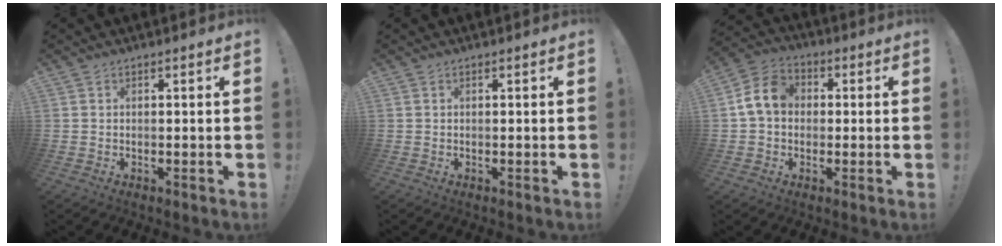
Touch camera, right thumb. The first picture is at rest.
{"total": 0.0}
{"total": 9.5, "force": [1.3, 7.4, 5.8], "torque": [-0.107, 0.018, 0.030]}